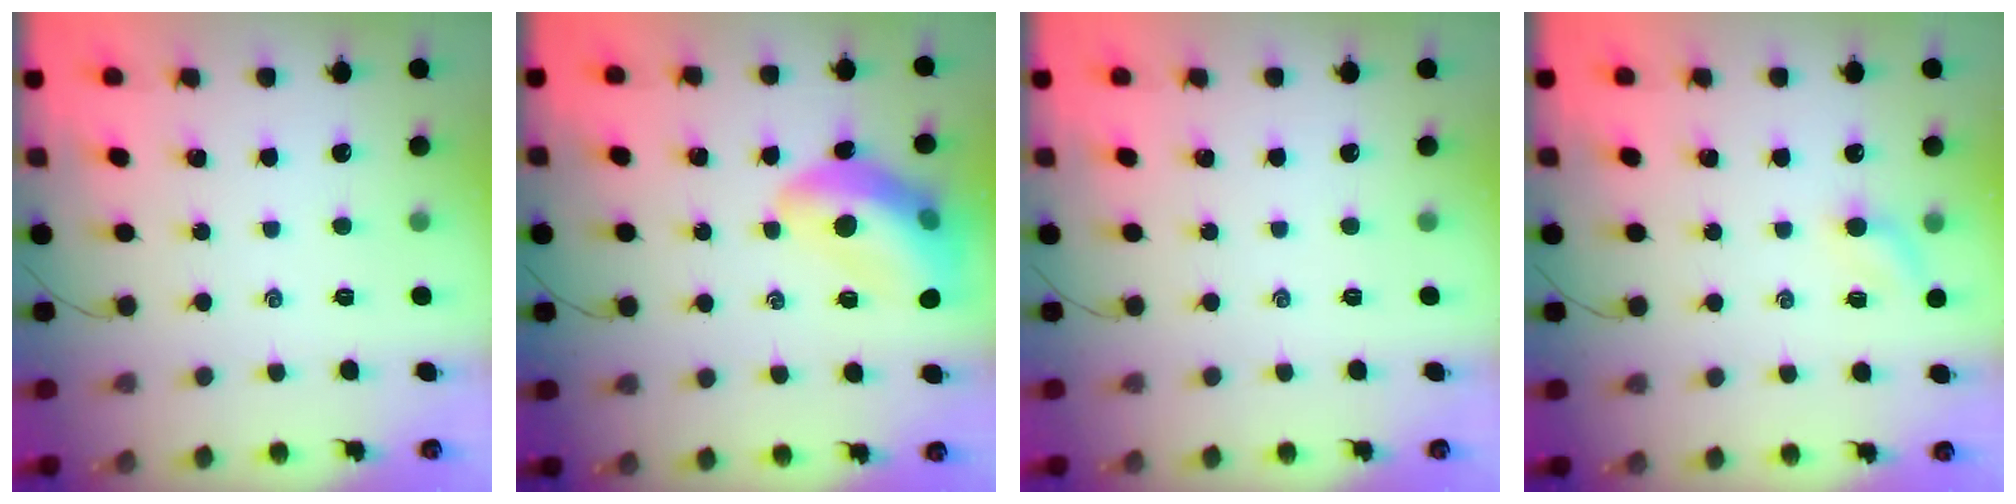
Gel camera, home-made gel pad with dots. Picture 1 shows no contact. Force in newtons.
{"total": 15.8, "press": 15.6, "slide": 2.6}
{"total": 0.0}
{"total": 5.4, "press": 5.3, "slide": 1.3}